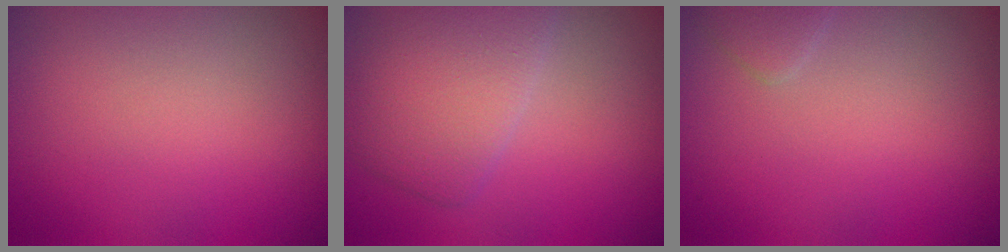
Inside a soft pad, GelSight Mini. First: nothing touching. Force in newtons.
{"total": 5.0, "press": 5.0, "slide": 0.3}
{"total": 1.2, "press": 1.2, "slide": 0.1}